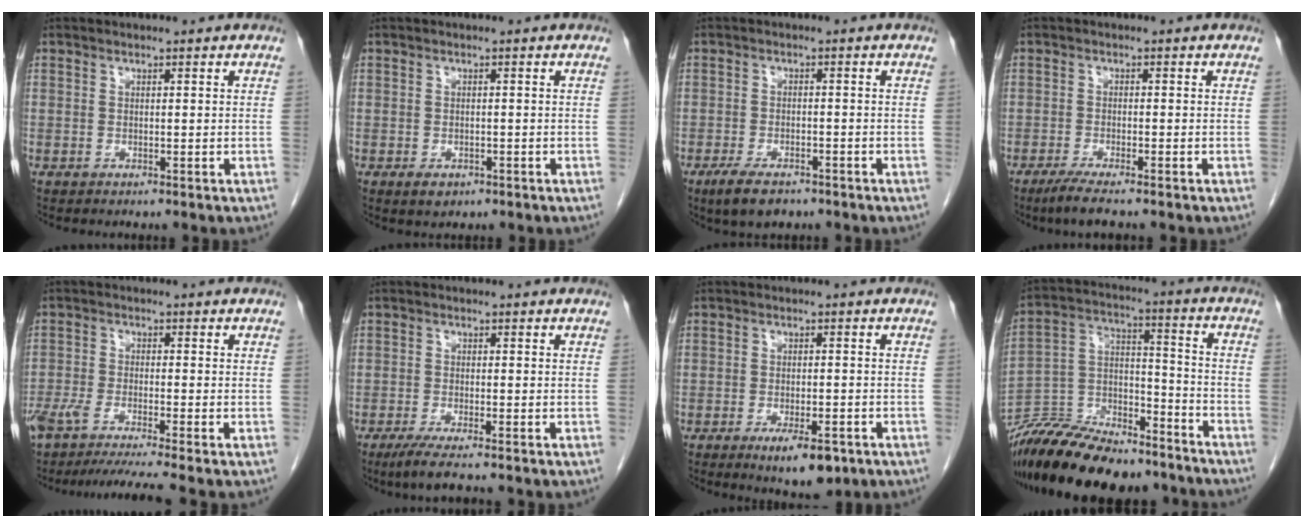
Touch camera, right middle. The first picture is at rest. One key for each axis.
{"total": 2.0, "fx": -1.1, "fy": 1.3, "fz": 1.1, "tx": -0.016, "ty": 0.000, "tz": -0.007}
{"total": 5.4, "fx": -3.8, "fy": 2.2, "fz": 3.2, "tx": -0.059, "ty": -0.006, "tz": -0.061}
{"total": 4.0, "fx": -3.1, "fy": 0.1, "fz": 2.6, "tx": -0.049, "ty": -0.010, "tz": -0.055}
{"total": 10.5, "fx": -9.0, "fy": -1.1, "fz": 5.4, "tx": -0.071, "ty": -0.026, "tz": -0.143}
{"total": 3.9, "fx": -3.0, "fy": -0.2, "fz": 2.6, "tx": -0.048, "ty": -0.011, "tz": -0.055}
{"total": 6.8, "fx": -3.8, "fy": 2.2, "fz": 5.2, "tx": -0.074, "ty": -0.008, "tz": -0.048}
{"total": 21.0, "fx": -18.4, "fy": 5.6, "fz": 8.6, "tx": -0.175, "ty": -0.003, "tz": -0.311}